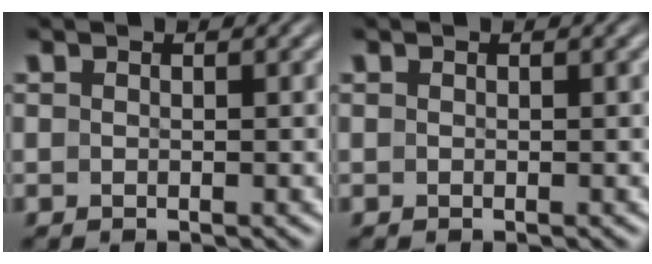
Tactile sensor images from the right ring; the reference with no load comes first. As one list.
[{"total": 0.0}]